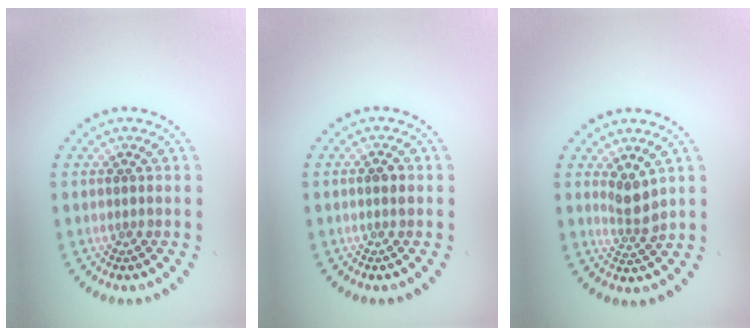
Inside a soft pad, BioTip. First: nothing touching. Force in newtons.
{"total": 1.2, "press": 1.1, "slide": 0.4}
{"total": 2.2, "press": 1.7, "slide": 1.3}